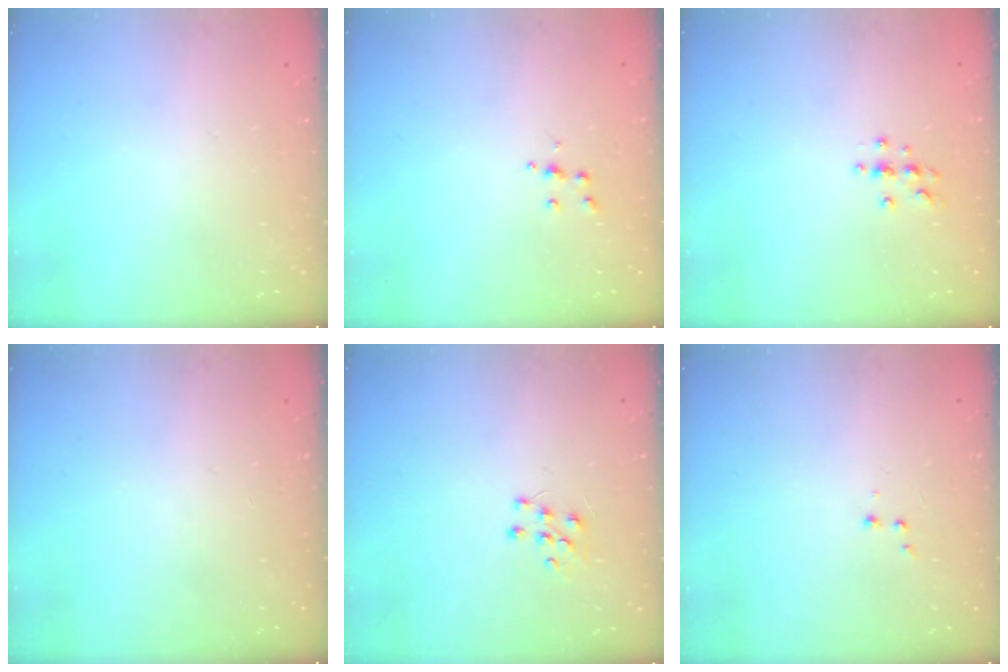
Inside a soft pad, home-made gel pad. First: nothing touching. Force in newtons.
{"total": 3.6, "press": 3.6, "slide": 0.3}
{"total": 4.2, "press": 4.2, "slide": 0.5}
{"total": 0.0}
{"total": 6.3, "press": 6.3, "slide": 0.5}
{"total": 2.6, "press": 2.5, "slide": 0.6}